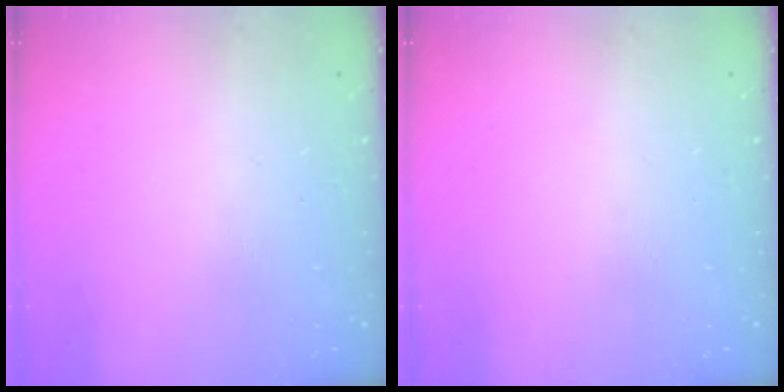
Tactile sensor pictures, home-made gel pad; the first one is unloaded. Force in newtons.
{"total": 0.0}